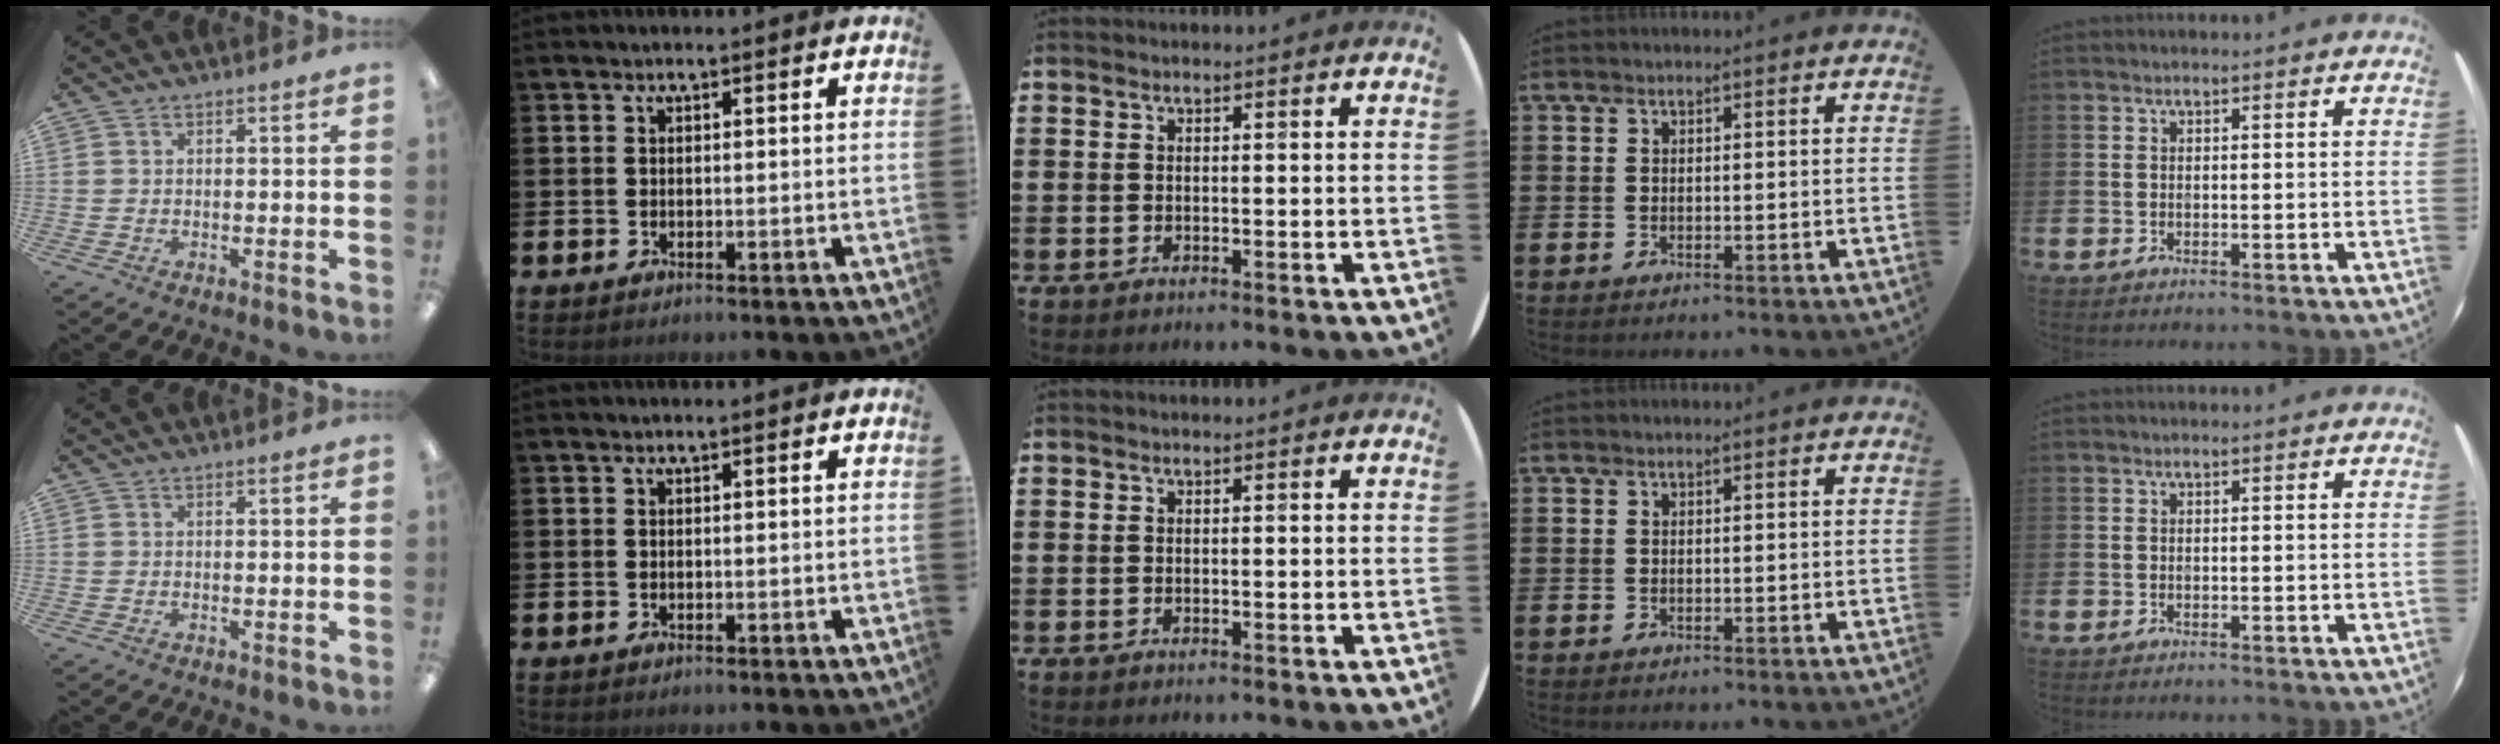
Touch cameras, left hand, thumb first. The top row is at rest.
{}